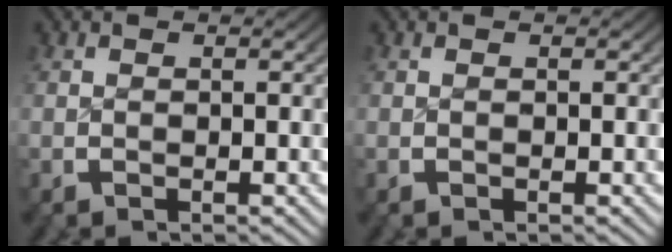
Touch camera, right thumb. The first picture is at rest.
{"total": 0.0}